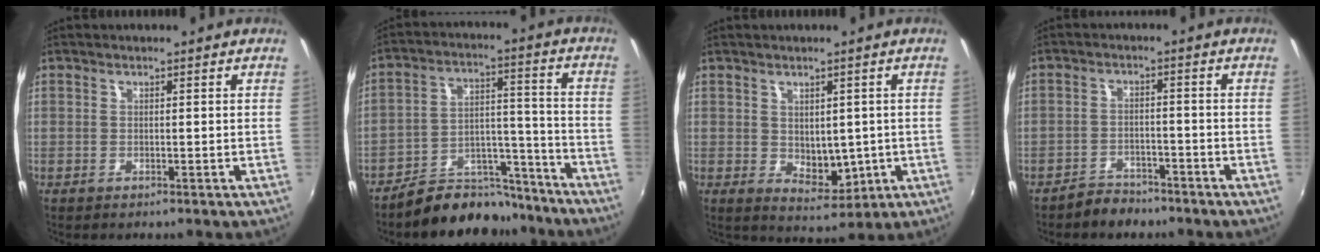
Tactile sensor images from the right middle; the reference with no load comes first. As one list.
[{"total": 13.5, "force": [-12.0, 5.3, 3.2], "torque": [-0.052, 0.049, -0.173]}, {"total": 5.3, "force": [0.0, 3.8, 3.7], "torque": [-0.057, -0.008, 0.014]}, {"total": 4.6, "force": [-4.0, 2.1, 0.7], "torque": [-0.028, 0.011, -0.063]}]